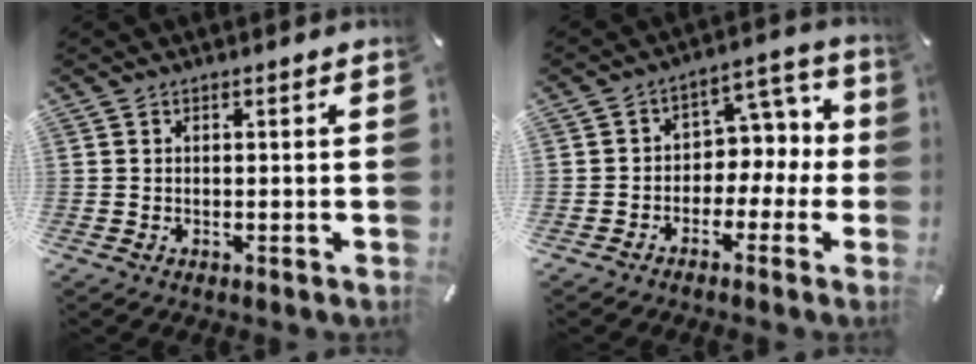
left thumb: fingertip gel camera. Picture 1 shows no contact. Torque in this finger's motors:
{"motor_torque": [0.29, 0.17, 0.04, 0.15, 0.00]}